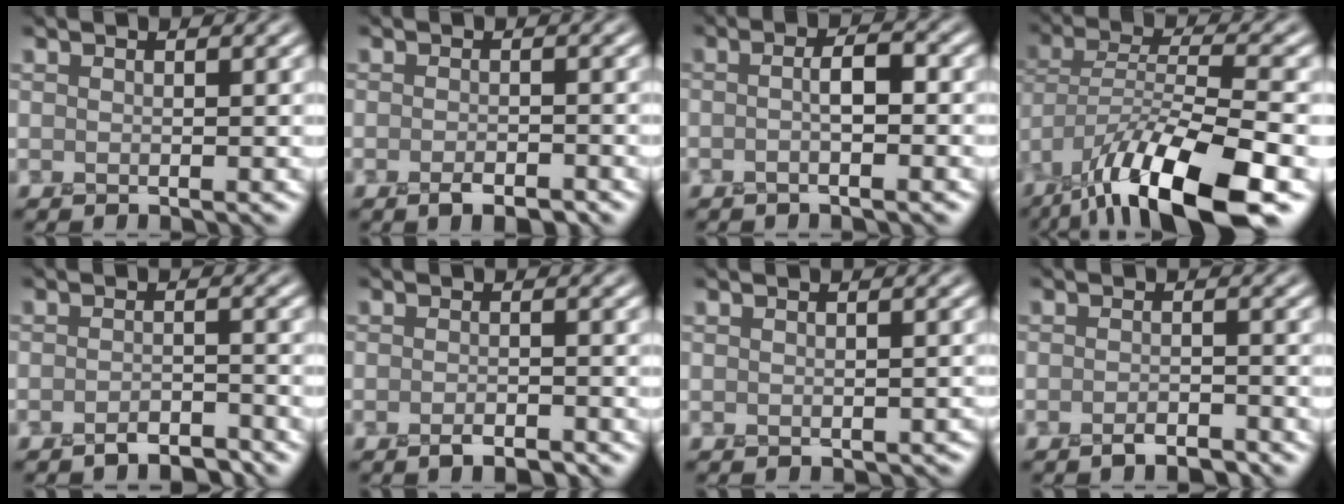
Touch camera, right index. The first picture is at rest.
{"total": 2.0, "force": [-1.5, 0.6, 1.2], "torque": [-0.019, -0.003, -0.025]}
{"total": 2.5, "force": [-0.5, 0.6, 2.4], "torque": [-0.040, 0.004, -0.012]}
{"total": 12.7, "force": [-8.3, 3.4, 8.9], "torque": [-0.165, -0.008, -0.145]}
{"total": 2.6, "force": [-2.4, 0.5, 0.9], "torque": [-0.009, 0.001, -0.043]}
{"total": 1.8, "force": [-1.5, 0.4, 0.9], "torque": [-0.014, -0.001, -0.025]}
{"total": 0.7, "force": [-0.5, 0.5, 0.2], "torque": [-0.004, -0.006, -0.003]}
{"total": 2.1, "force": [-1.8, 0.4, 0.9], "torque": [-0.012, 0.000, -0.032]}